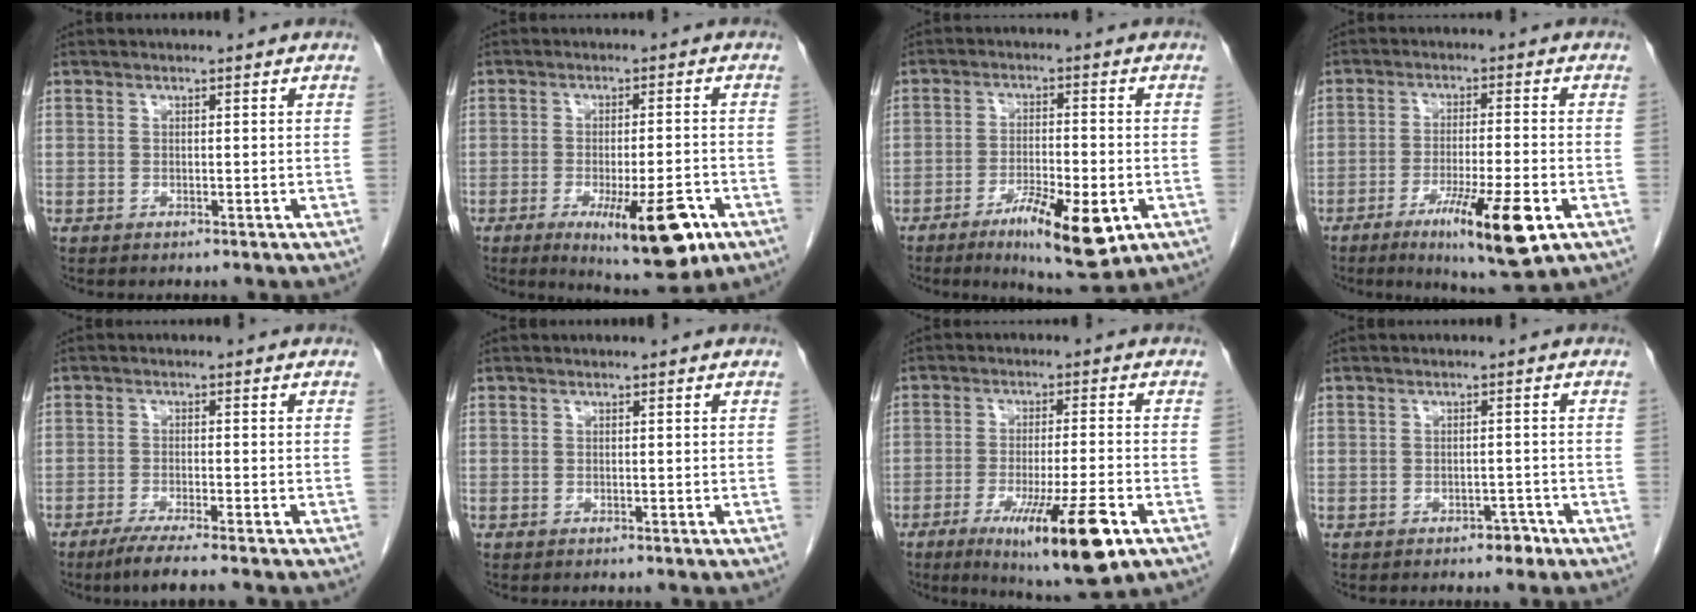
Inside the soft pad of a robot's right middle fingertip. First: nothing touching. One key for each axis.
{"total": 11.9, "fx": -5.7, "fy": 2.4, "fz": 10.1, "tx": -0.143, "ty": -0.019, "tz": -0.075}
{"total": 10.7, "fx": -4.9, "fy": 2.1, "fz": 9.3, "tx": -0.150, "ty": -0.019, "tz": -0.071}
{"total": 11.4, "fx": -5.3, "fy": 0.9, "fz": 10.1, "tx": -0.164, "ty": -0.026, "tz": -0.081}
{"total": 5.4, "fx": -4.2, "fy": -0.5, "fz": 3.4, "tx": -0.056, "ty": -0.014, "tz": -0.072}
{"total": 0.0}
{"total": 13.3, "fx": -6.4, "fy": 0.9, "fz": 11.6, "tx": -0.181, "ty": -0.034, "tz": -0.094}
{"total": 1.8, "fx": -1.3, "fy": 1.0, "fz": 0.8, "tx": -0.010, "ty": 0.003, "tz": -0.014}